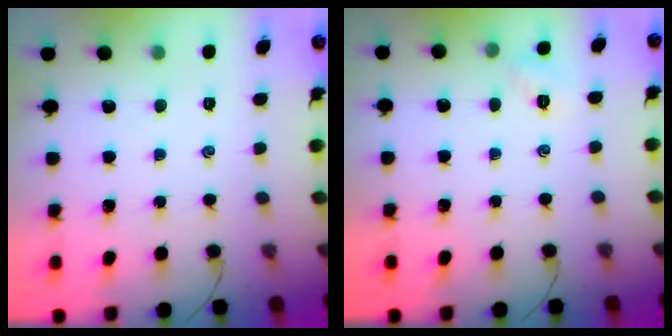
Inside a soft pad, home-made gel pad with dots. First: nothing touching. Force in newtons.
{"total": 2.2, "press": 2.2, "slide": 0.5}